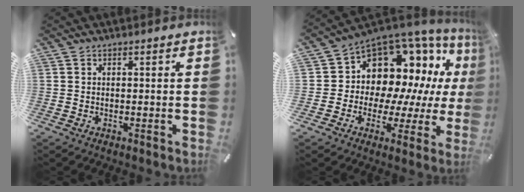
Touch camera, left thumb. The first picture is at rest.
{"total": 13.7, "force": [6.2, 10.8, 5.6], "torque": [-0.087, -0.081, 0.123]}